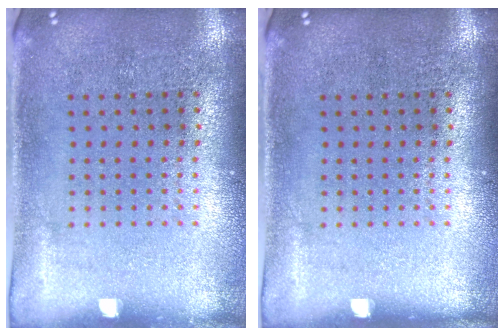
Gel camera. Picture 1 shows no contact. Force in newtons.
{"total": 0.0}